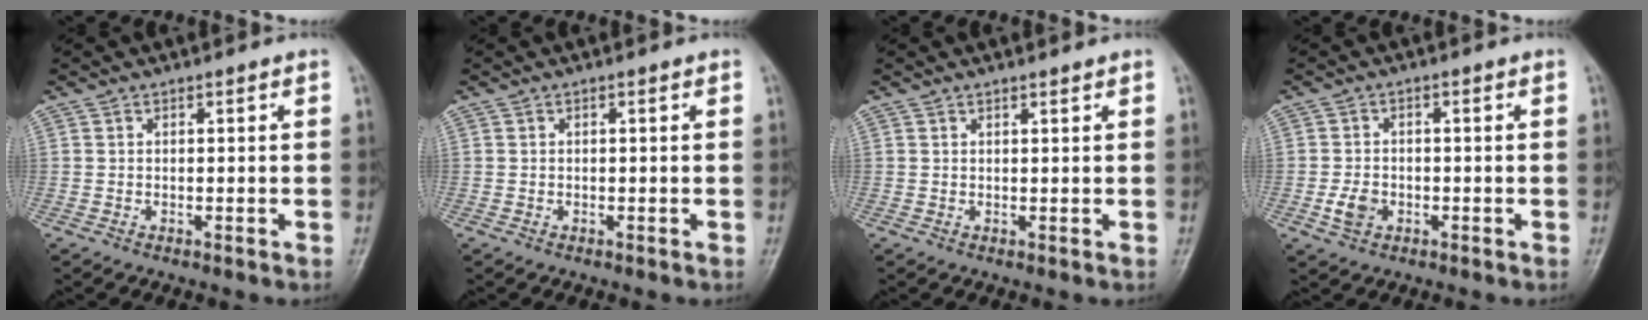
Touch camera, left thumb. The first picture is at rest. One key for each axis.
{"total": 0.0}
{"total": 0.9, "fx": 0.7, "fy": 0.1, "fz": 0.4, "tx": -0.006, "ty": -0.004, "tz": 0.013}
{"total": 3.7, "fx": -1.3, "fy": 2.7, "fz": 2.2, "tx": -0.039, "ty": 0.004, "tz": -0.023}